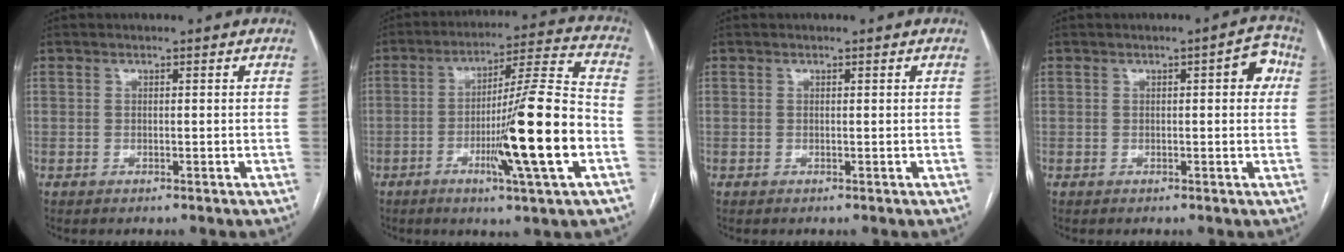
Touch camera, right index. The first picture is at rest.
{"total": 16.6, "force": [-4.7, -0.6, 15.9], "torque": [-0.258, -0.007, -0.080]}
{"total": 0.0}
{"total": 4.0, "force": [0.9, 1.2, 3.7], "torque": [-0.036, 0.011, 0.003]}